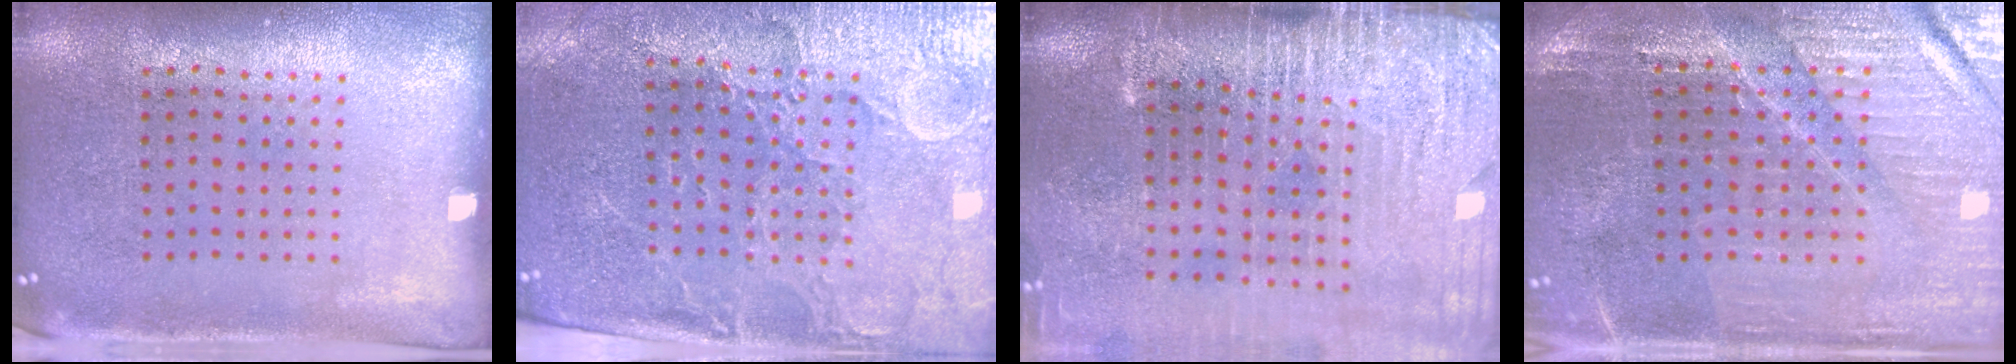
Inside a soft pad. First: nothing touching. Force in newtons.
{"total": 3.5, "press": 3.3, "slide": 1.1}
{"total": 4.1, "press": 3.5, "slide": 2.0}
{"total": 3.2, "press": 3.1, "slide": 0.4}